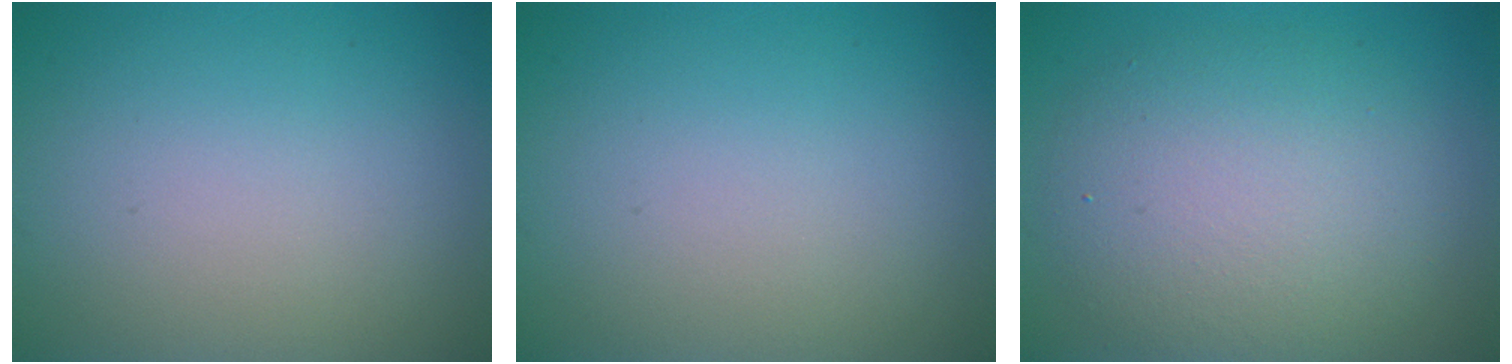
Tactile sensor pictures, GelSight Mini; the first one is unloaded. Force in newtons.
{"total": 0.0}
{"total": 6.7, "press": 6.7, "slide": 0.4}